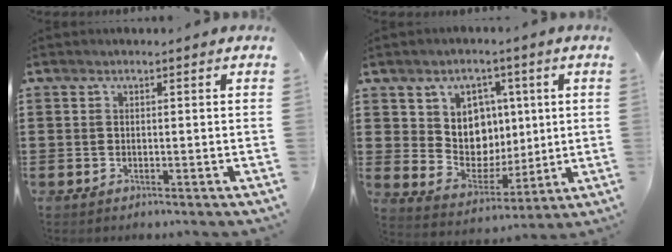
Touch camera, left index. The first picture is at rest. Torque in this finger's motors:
{"motor_torque": [0.63, 0.20, 0.81, 0.10]}